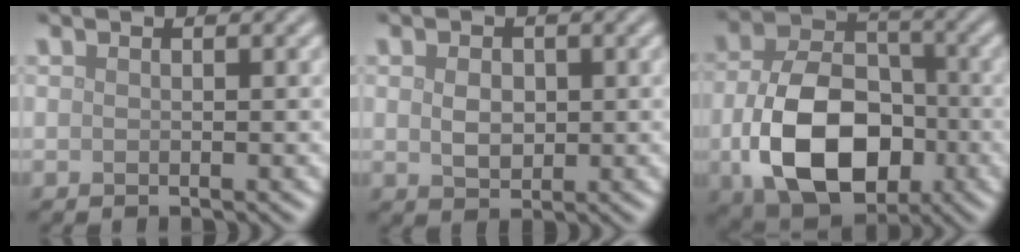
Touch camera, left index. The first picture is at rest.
{"total": 2.2, "force": [0.2, 1.6, 1.5], "torque": [-0.029, -0.002, 0.006]}
{"total": 11.6, "force": [-2.8, 7.8, 8.1], "torque": [-0.163, -0.020, -0.045]}